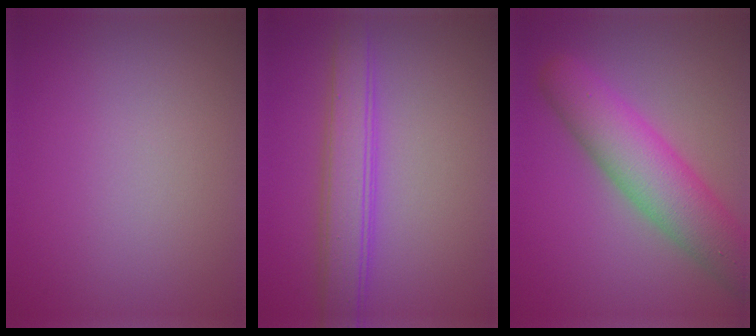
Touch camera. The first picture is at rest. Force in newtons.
{"total": 4.0, "press": 4.0, "slide": 0.1}
{"total": 7.1, "press": 7.1, "slide": 0.5}